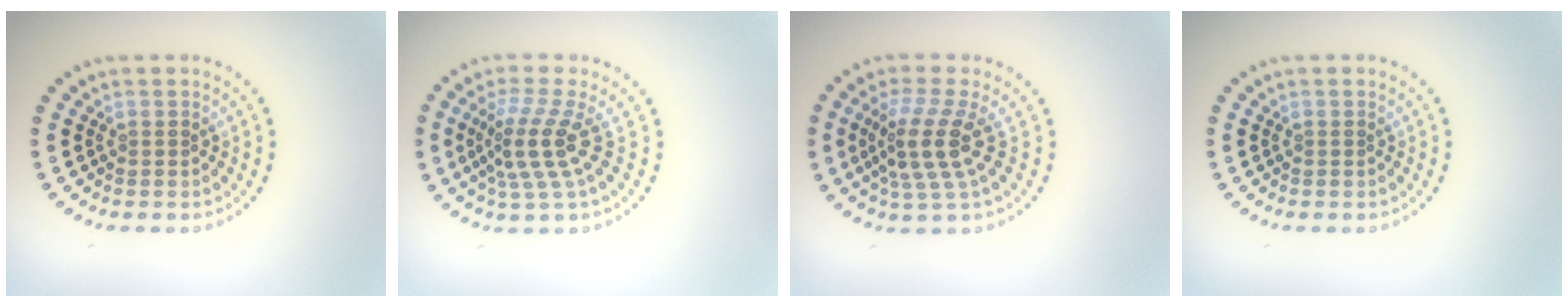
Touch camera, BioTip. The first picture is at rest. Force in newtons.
{"total": 4.0, "press": 2.9, "slide": 2.8}
{"total": 4.2, "press": 3.2, "slide": 2.8}
{"total": 0.0}